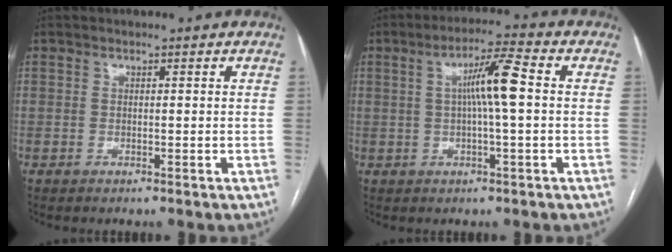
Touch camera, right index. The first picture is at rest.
{"total": 7.3, "force": [0.7, 0.1, 7.2], "torque": [-0.129, 0.014, 0.010]}